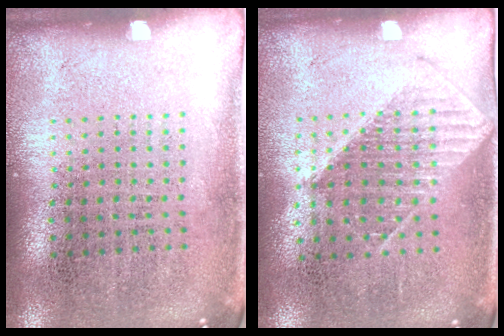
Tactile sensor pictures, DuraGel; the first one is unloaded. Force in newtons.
{"total": 1.0, "press": 0.9, "slide": 0.3}